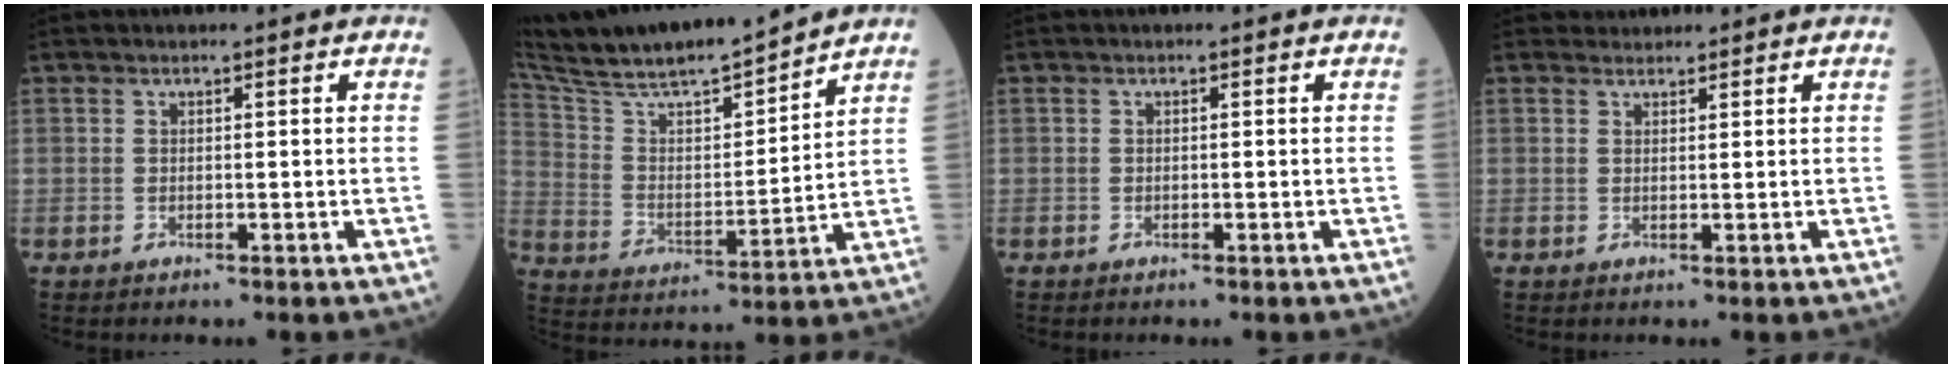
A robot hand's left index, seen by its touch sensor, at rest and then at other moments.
{"total": 18.9, "force": [16.9, 1.3, 8.4], "torque": [-0.159, 0.008, 0.292]}
{"total": 0.0}
{"total": 1.3, "force": [1.2, 0.2, -0.5], "torque": [0.002, 0.006, 0.021]}